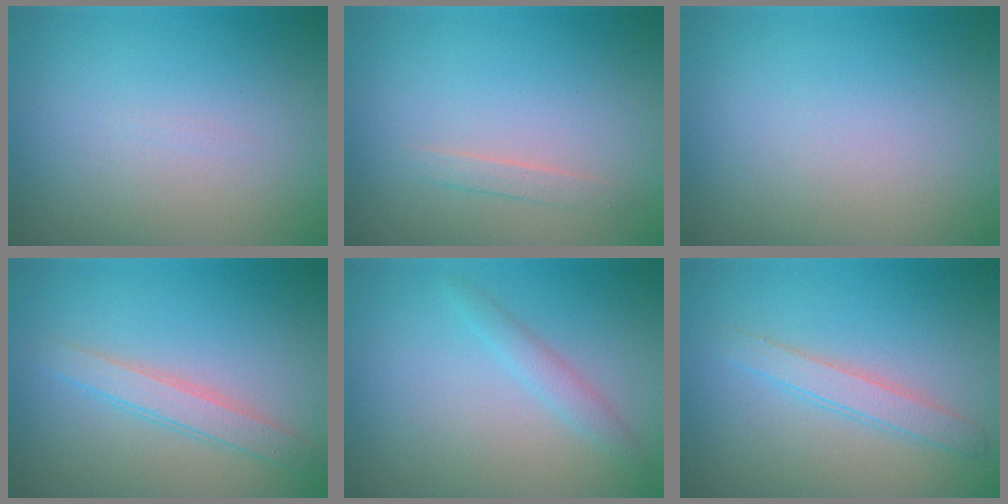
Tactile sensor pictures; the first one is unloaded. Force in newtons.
{"total": 1.1, "press": 1.1, "slide": 0.0}
{"total": 0.0}
{"total": 2.4, "press": 2.4, "slide": 0.0}
{"total": 1.6, "press": 1.6, "slide": 0.1}
{"total": 2.2, "press": 2.2, "slide": 0.1}